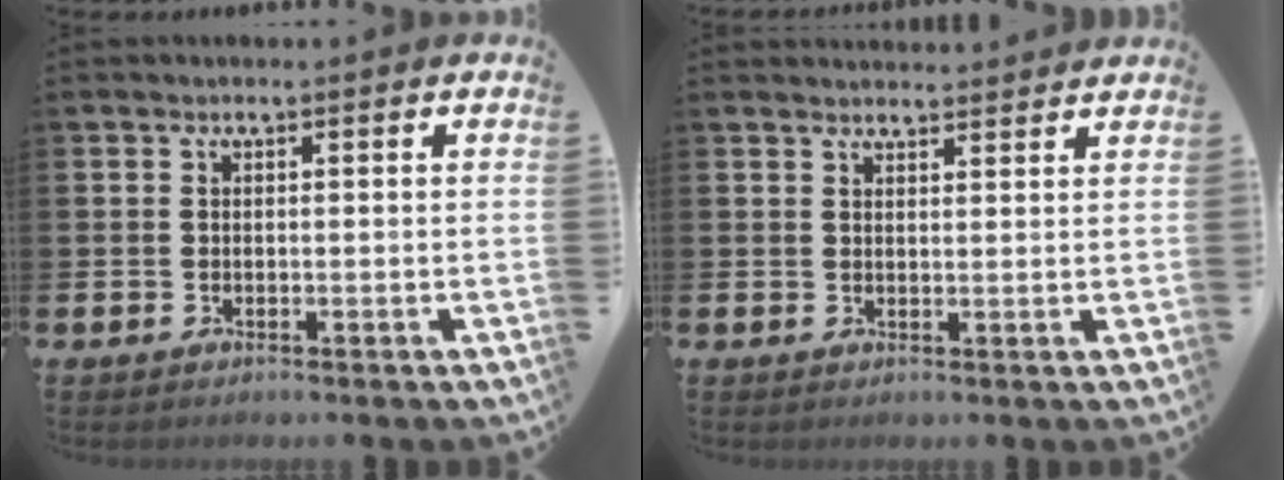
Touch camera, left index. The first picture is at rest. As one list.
[{"total": 2.3, "force": [2.3, 0.2, 0.0], "torque": [0.008, -0.017, 0.040]}]